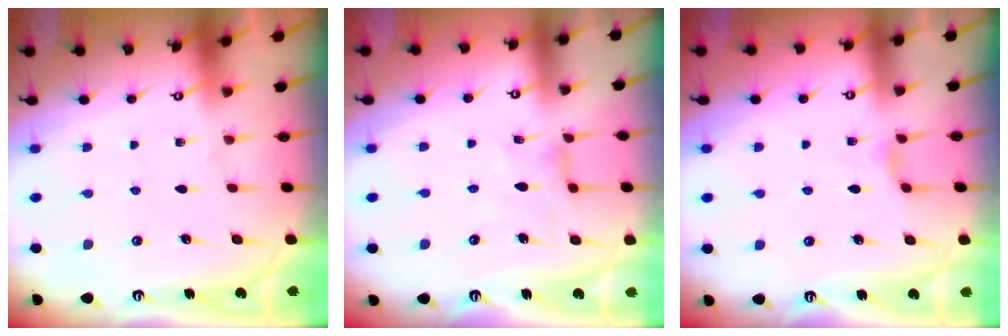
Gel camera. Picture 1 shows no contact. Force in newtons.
{"total": 1.7, "press": 1.7, "slide": 0.4}
{"total": 1.9, "press": 1.9, "slide": 0.4}